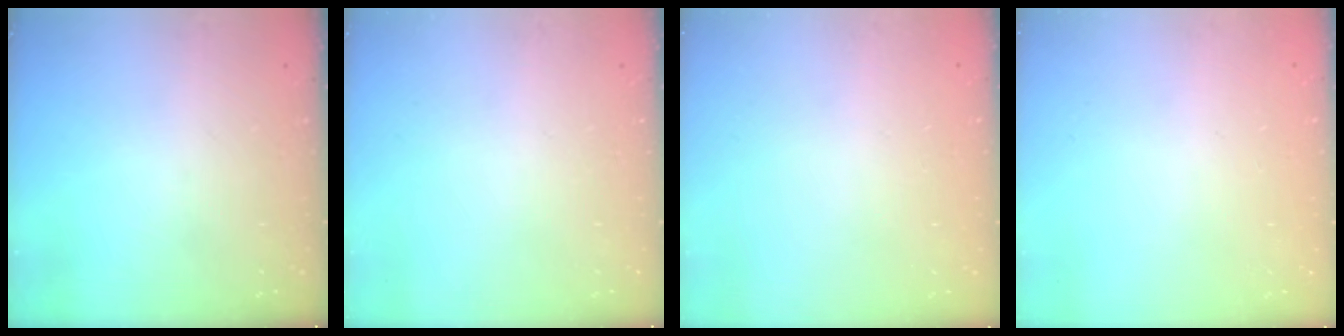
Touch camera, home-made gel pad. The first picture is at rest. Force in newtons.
{"total": 0.0}
{"total": 0.0}
{"total": 0.0}